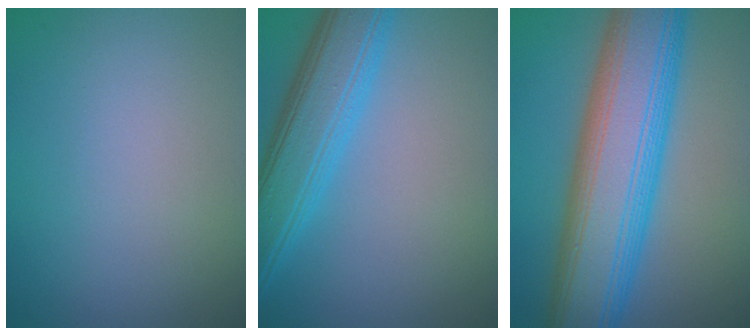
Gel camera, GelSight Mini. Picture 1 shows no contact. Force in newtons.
{"total": 6.7, "press": 6.7, "slide": 0.4}
{"total": 12.9, "press": 12.9, "slide": 0.1}